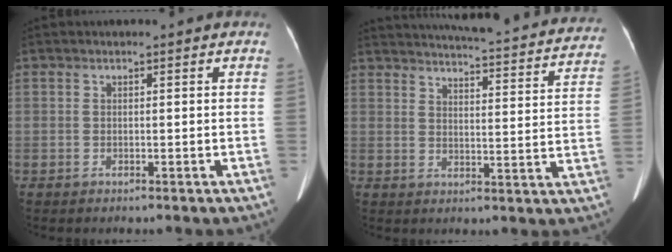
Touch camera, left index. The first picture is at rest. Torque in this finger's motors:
{"motor_torque": [0.83, -1.31, 0.23, 0.09]}